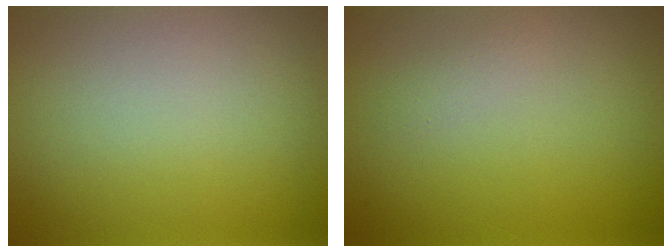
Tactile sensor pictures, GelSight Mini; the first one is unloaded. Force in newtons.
{"total": 0.7, "press": 0.7, "slide": 0.1}